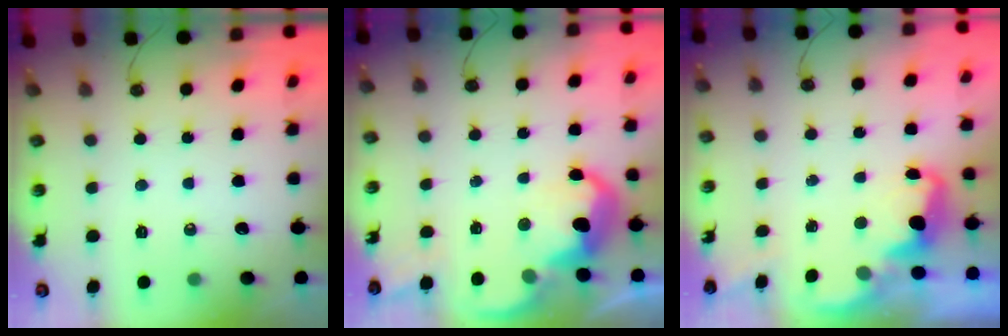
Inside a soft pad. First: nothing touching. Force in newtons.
{"total": 5.9, "press": 5.9, "slide": 0.7}
{"total": 2.5, "press": 2.5, "slide": 0.5}